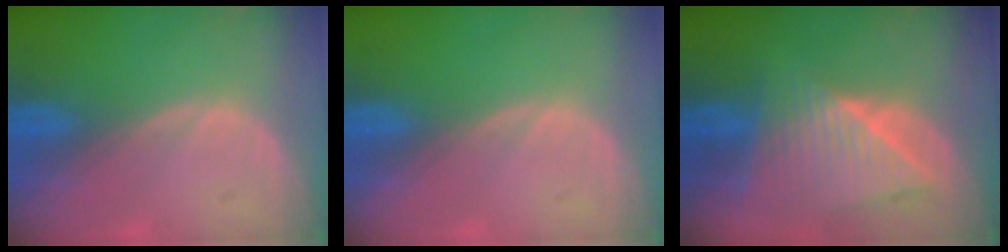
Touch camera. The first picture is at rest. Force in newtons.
{"total": 0.0}
{"total": 9.1, "press": 8.0, "slide": 4.3}